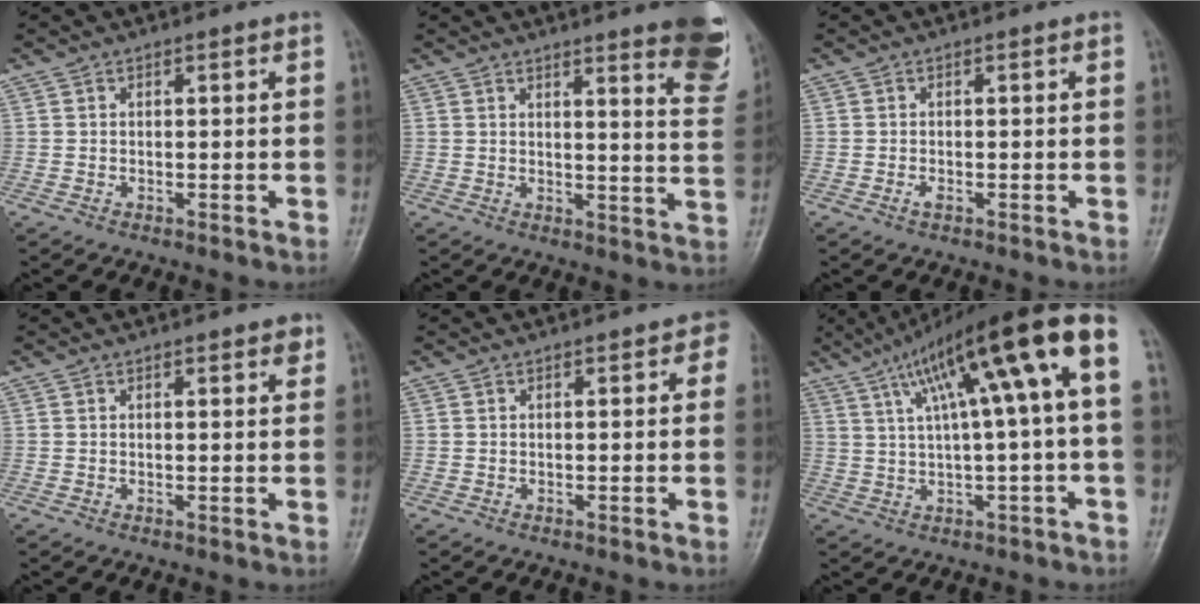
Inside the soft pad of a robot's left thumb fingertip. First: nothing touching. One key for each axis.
{"total": 13.0, "fx": 8.7, "fy": 2.3, "fz": 9.4, "tx": -0.085, "ty": -0.051, "tz": 0.090}
{"total": 1.0, "fx": -0.5, "fy": 0.4, "fz": 0.8, "tx": -0.018, "ty": 0.002, "tz": -0.009}
{"total": 1.9, "fx": 1.2, "fy": 0.7, "fz": 1.3, "tx": -0.011, "ty": -0.004, "tz": 0.013}
{"total": 2.2, "fx": 0.9, "fy": 1.2, "fz": 1.7, "tx": -0.003, "ty": 0.003, "tz": 0.003}
{"total": 17.2, "fx": 5.2, "fy": 2.3, "fz": 16.2, "tx": -0.261, "ty": 0.035, "tz": 0.084}